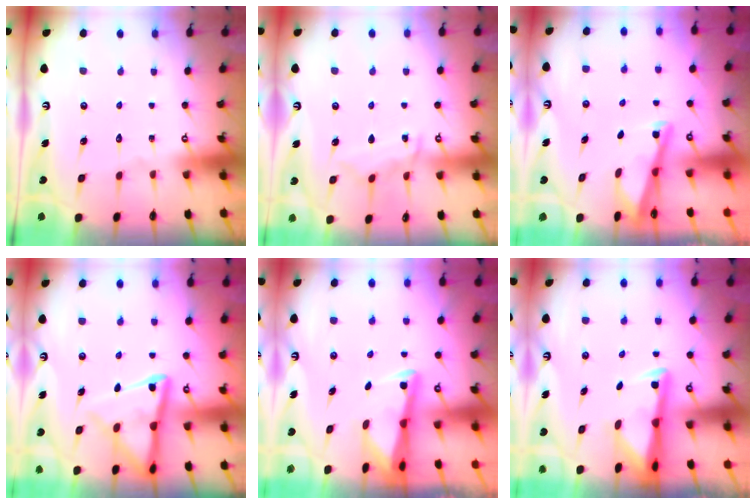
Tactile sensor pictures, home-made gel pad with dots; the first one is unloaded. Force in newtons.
{"total": 6.9, "press": 6.8, "slide": 0.8}
{"total": 2.8, "press": 2.8, "slide": 0.4}
{"total": 11.0, "press": 10.9, "slide": 1.2}
{"total": 3.0, "press": 3.0, "slide": 0.3}
{"total": 3.0, "press": 3.0, "slide": 0.5}